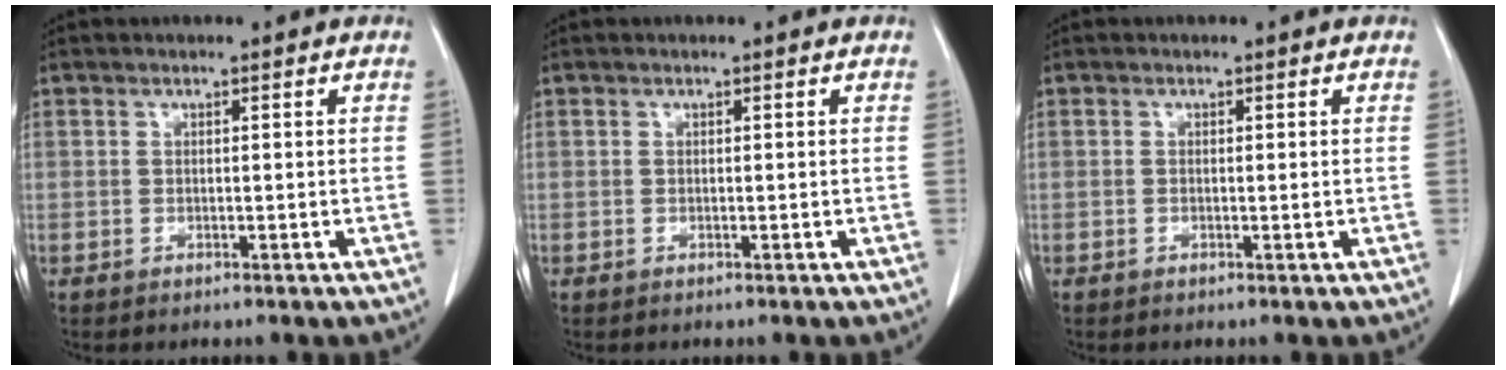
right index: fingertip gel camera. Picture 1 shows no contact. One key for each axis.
{"total": 0.0}
{"total": 0.0}